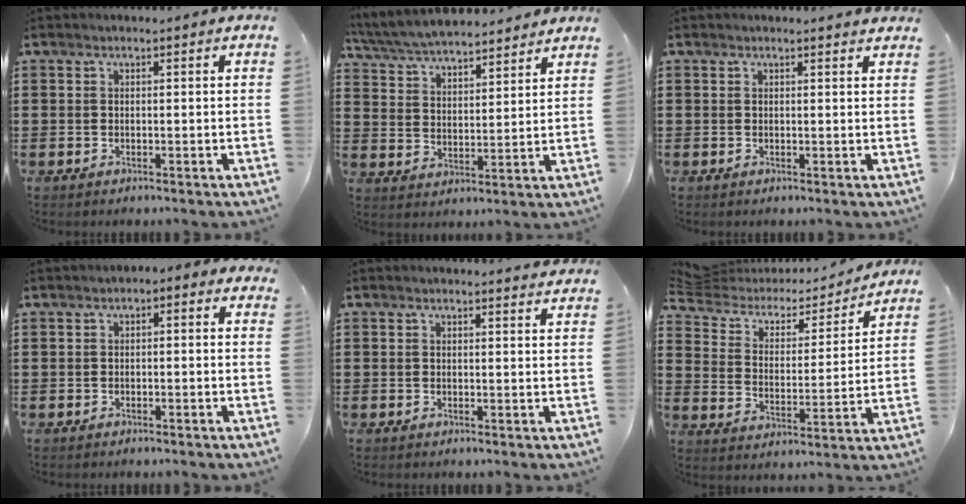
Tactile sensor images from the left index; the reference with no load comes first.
{"total": 5.6, "force": [5.5, 0.5, 1.2], "torque": [-0.049, -0.028, 0.096]}
{"total": 0.8, "force": [0.7, 0.0, 0.3], "torque": [-0.008, -0.001, 0.015]}
{"total": 1.2, "force": [-0.9, 0.5, 0.5], "torque": [-0.013, 0.006, -0.022]}
{"total": 1.1, "force": [1.1, 0.0, 0.2], "torque": [-0.007, 0.000, 0.022]}
{"total": 4.4, "force": [3.7, 2.0, 1.4], "torque": [-0.054, -0.022, 0.057]}